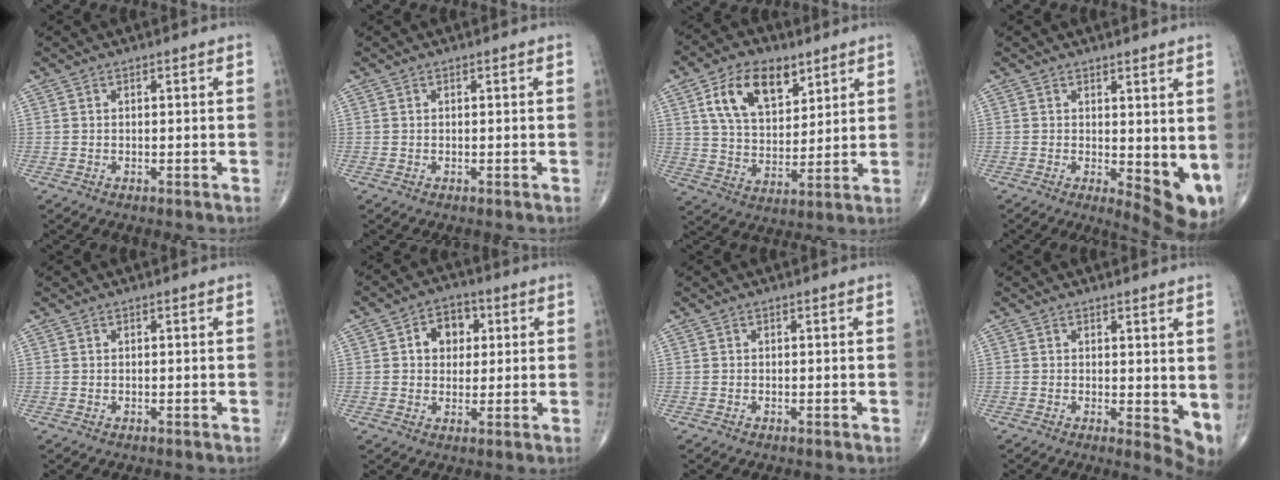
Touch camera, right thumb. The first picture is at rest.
{"total": 0.0}
{"total": 13.9, "force": [6.7, 8.1, 9.1], "torque": [-0.131, -0.024, 0.126]}
{"total": 8.5, "force": [0.7, 3.6, 7.7], "torque": [-0.089, -0.021, 0.019]}
{"total": 0.0}
{"total": 7.3, "force": [1.7, 5.7, 4.3], "torque": [-0.028, 0.006, 0.022]}
{"total": 0.0}
{"total": 5.2, "force": [0.9, 2.3, 4.6], "torque": [-0.054, -0.015, 0.015]}